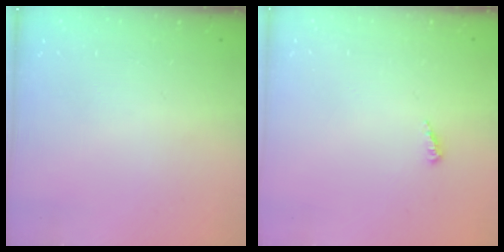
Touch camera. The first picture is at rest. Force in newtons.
{"total": 3.9, "press": 3.9, "slide": 0.2}